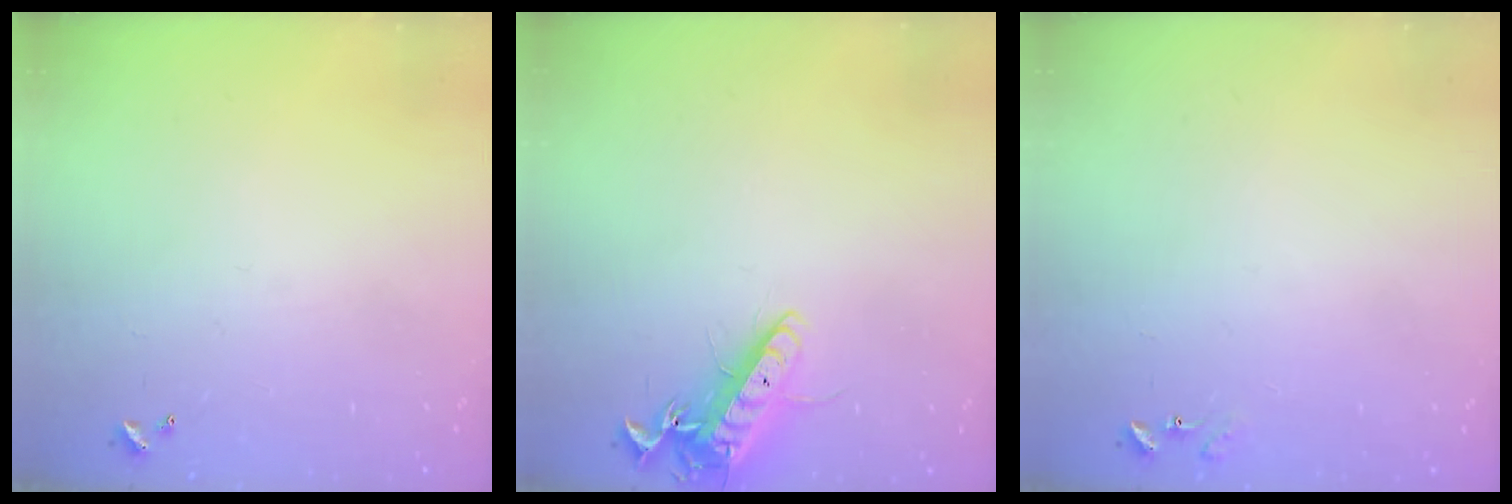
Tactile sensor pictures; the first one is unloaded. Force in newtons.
{"total": 13.9, "press": 13.9, "slide": 1.3}
{"total": 6.9, "press": 6.8, "slide": 0.6}